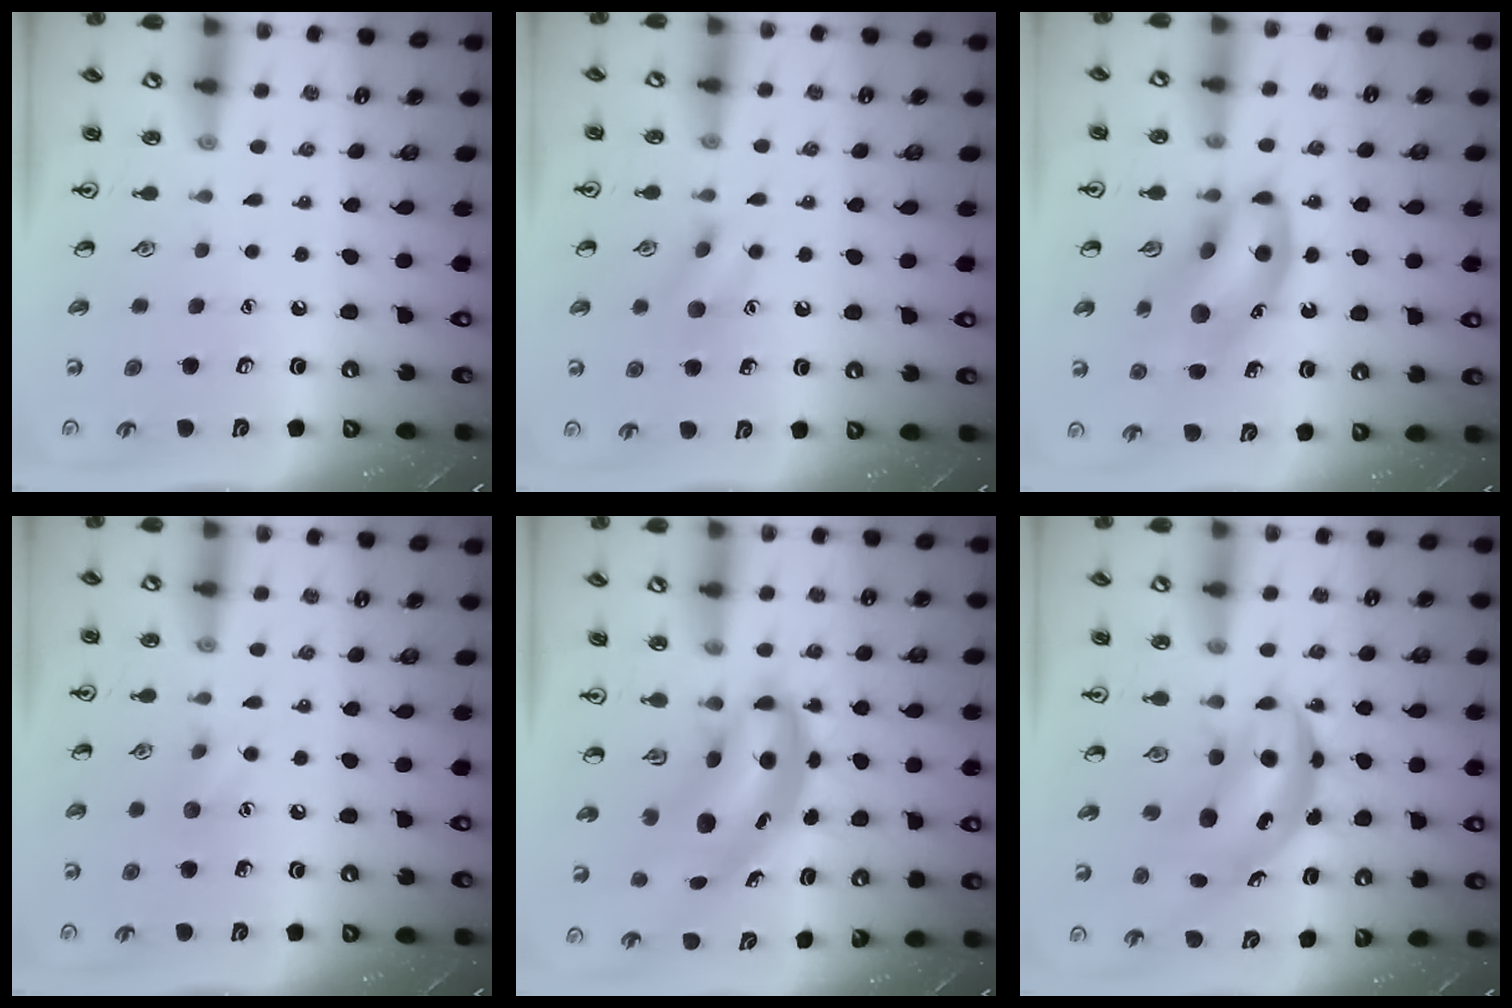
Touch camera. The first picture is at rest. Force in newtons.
{"total": 8.4, "press": 8.3, "slide": 0.7}
{"total": 14.5, "press": 14.1, "slide": 3.5}
{"total": 6.0, "press": 5.7, "slide": 1.9}
{"total": 7.5, "press": 7.2, "slide": 2.0}
{"total": 6.1, "press": 6.0, "slide": 1.2}